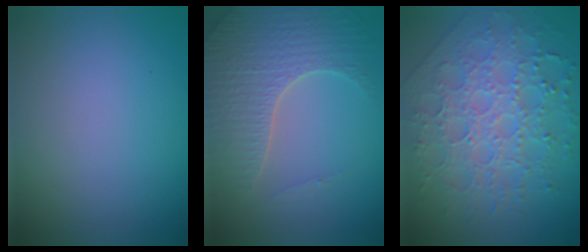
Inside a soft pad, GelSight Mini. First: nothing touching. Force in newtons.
{"total": 5.0, "press": 4.4, "slide": 2.3}
{"total": 8.0, "press": 5.8, "slide": 5.5}